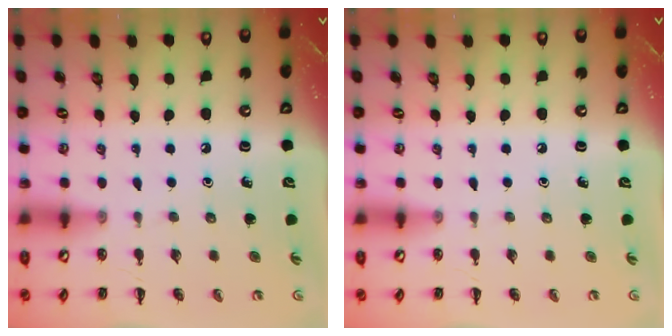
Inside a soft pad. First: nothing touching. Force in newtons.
{"total": 0.0}